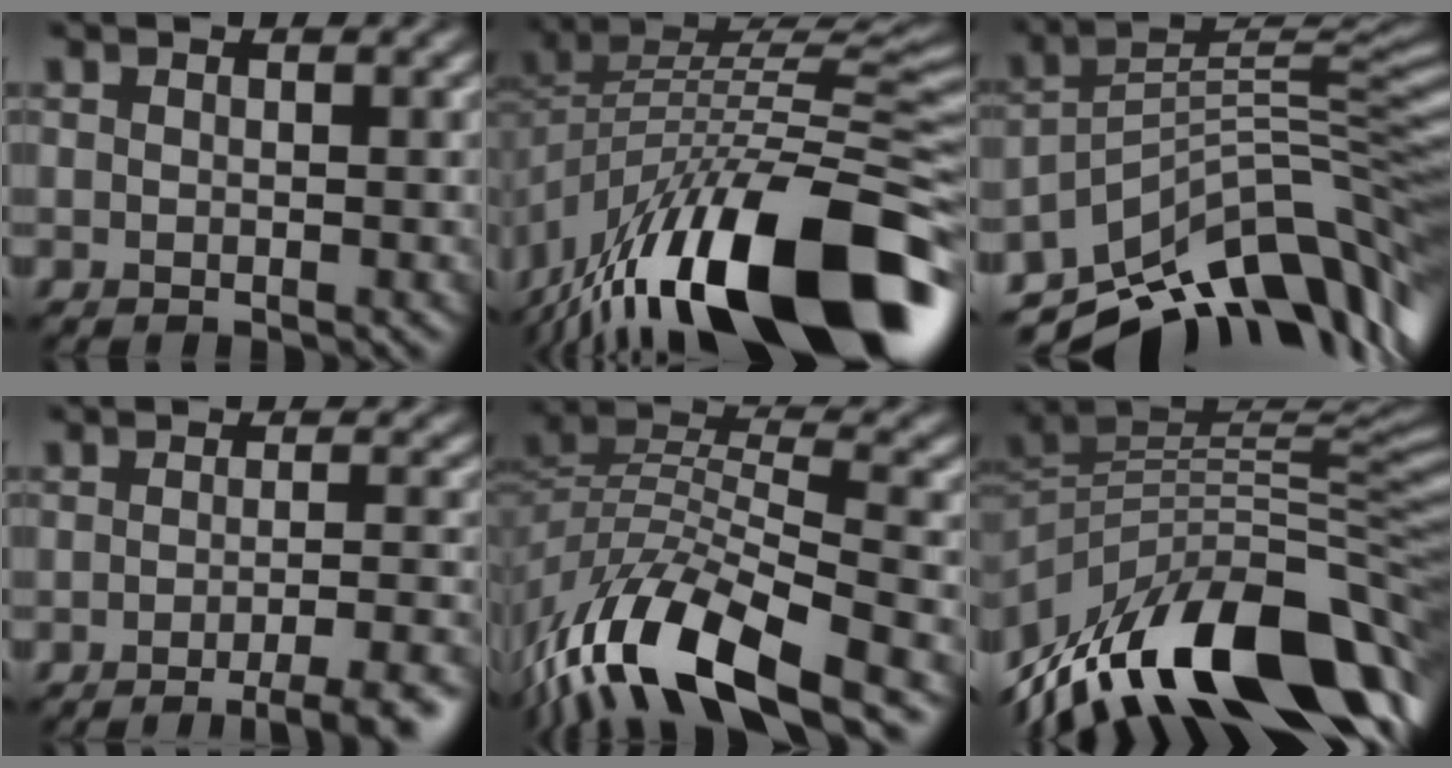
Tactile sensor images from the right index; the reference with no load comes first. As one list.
[{"total": 16.7, "force": [-9.1, 6.4, 12.4], "torque": [-0.221, 0.014, -0.159]}, {"total": 11.8, "force": [-6.8, 4.6, 8.5], "torque": [-0.144, 0.020, -0.111]}, {"total": 5.6, "force": [-3.3, 1.3, 4.4], "torque": [-0.050, 0.006, -0.043]}, {"total": 11.4, "force": [-6.8, 3.8, 8.4], "torque": [-0.156, 0.005, -0.139]}, {"total": 14.4, "force": [-6.7, 5.8, 11.4], "torque": [-0.198, 0.021, -0.119]}]